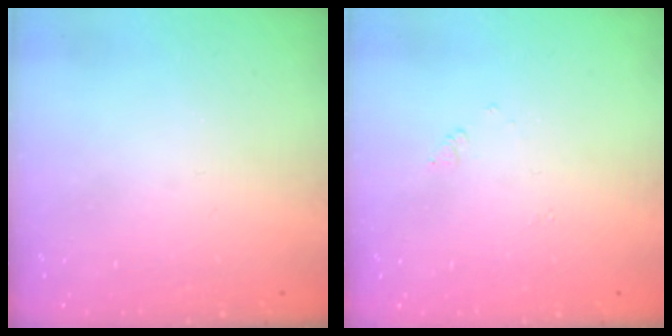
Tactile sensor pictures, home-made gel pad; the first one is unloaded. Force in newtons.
{"total": 3.0, "press": 3.0, "slide": 0.4}